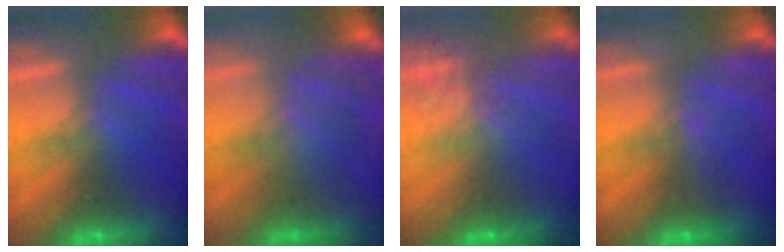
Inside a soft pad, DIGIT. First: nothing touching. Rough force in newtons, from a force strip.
{"total": 3.5}
{"total": 1.8}
{"total": 2.9}